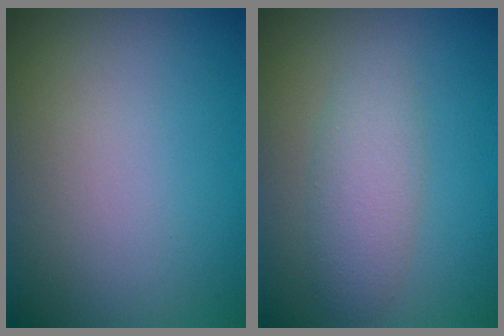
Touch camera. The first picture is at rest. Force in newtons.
{"total": 2.9, "press": 2.9, "slide": 0.1}